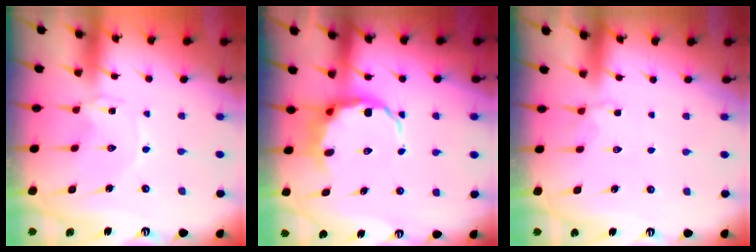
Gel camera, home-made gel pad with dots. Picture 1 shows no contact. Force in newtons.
{"total": 8.2, "press": 7.8, "slide": 2.4}
{"total": 2.7, "press": 2.3, "slide": 1.4}